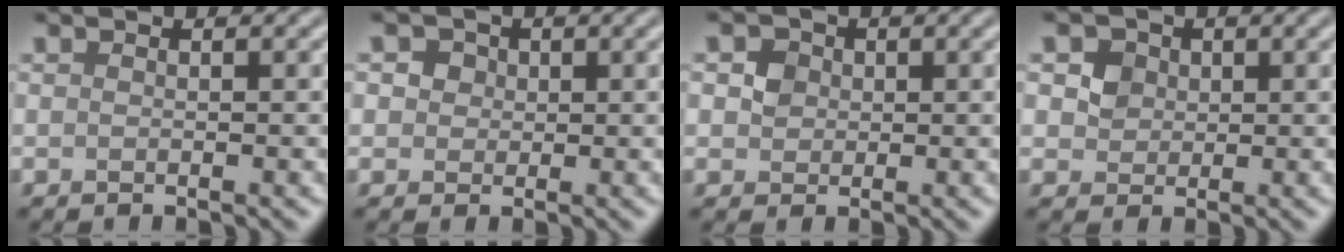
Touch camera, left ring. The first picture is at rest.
{"total": 3.2, "force": [1.3, 2.5, 1.4], "torque": [-0.021, 0.013, 0.009]}
{"total": 2.8, "force": [0.9, 2.3, 1.2], "torque": [-0.020, 0.006, 0.014]}
{"total": 4.5, "force": [2.0, 3.5, 2.1], "torque": [-0.040, 0.011, 0.029]}